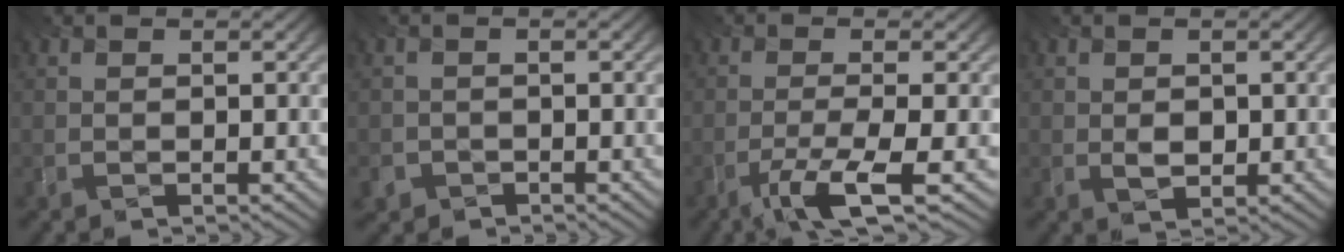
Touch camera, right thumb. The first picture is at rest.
{"total": 1.6, "force": [-1.2, 1.1, -0.3], "torque": [-0.005, -0.006, -0.021]}
{"total": 5.4, "force": [-3.4, 0.4, 4.2], "torque": [-0.066, 0.004, -0.072]}
{"total": 1.5, "force": [-0.3, 1.1, 1.0], "torque": [-0.026, -0.001, -0.002]}